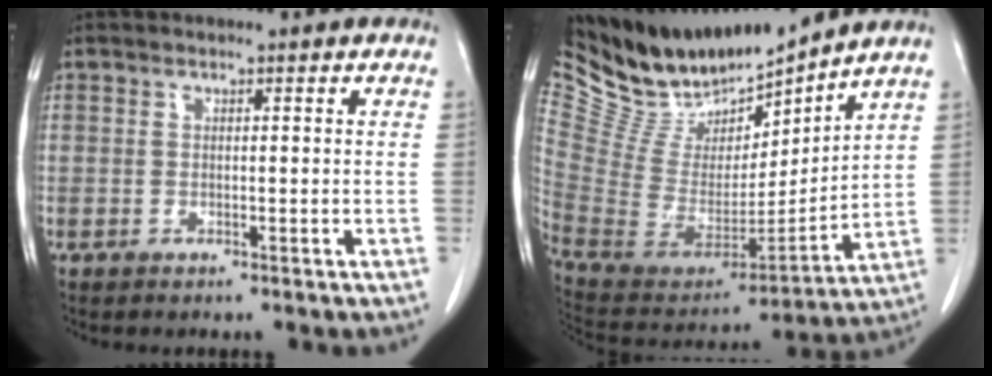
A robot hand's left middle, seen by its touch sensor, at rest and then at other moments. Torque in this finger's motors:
{"motor_torque": [-0.53, -0.72, -0.14, -0.08]}